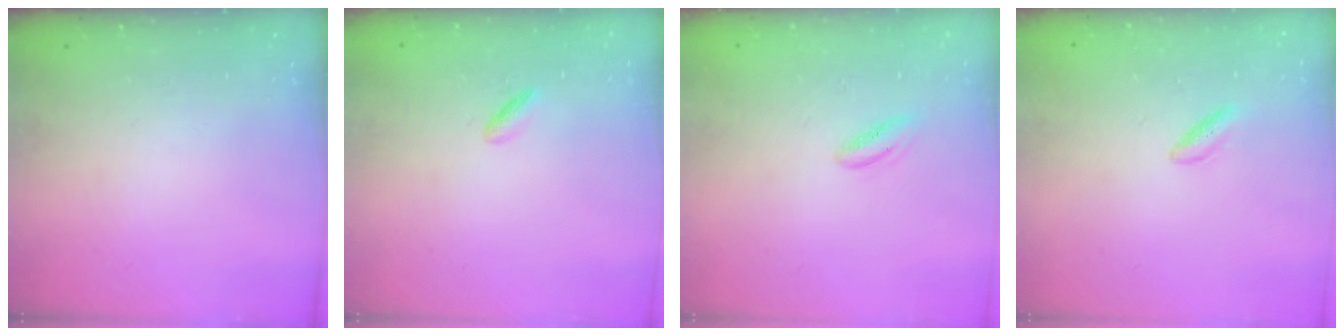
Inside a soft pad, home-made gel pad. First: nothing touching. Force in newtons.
{"total": 2.1, "press": 1.9, "slide": 0.8}
{"total": 3.3, "press": 3.2, "slide": 0.7}
{"total": 2.5, "press": 2.1, "slide": 1.2}